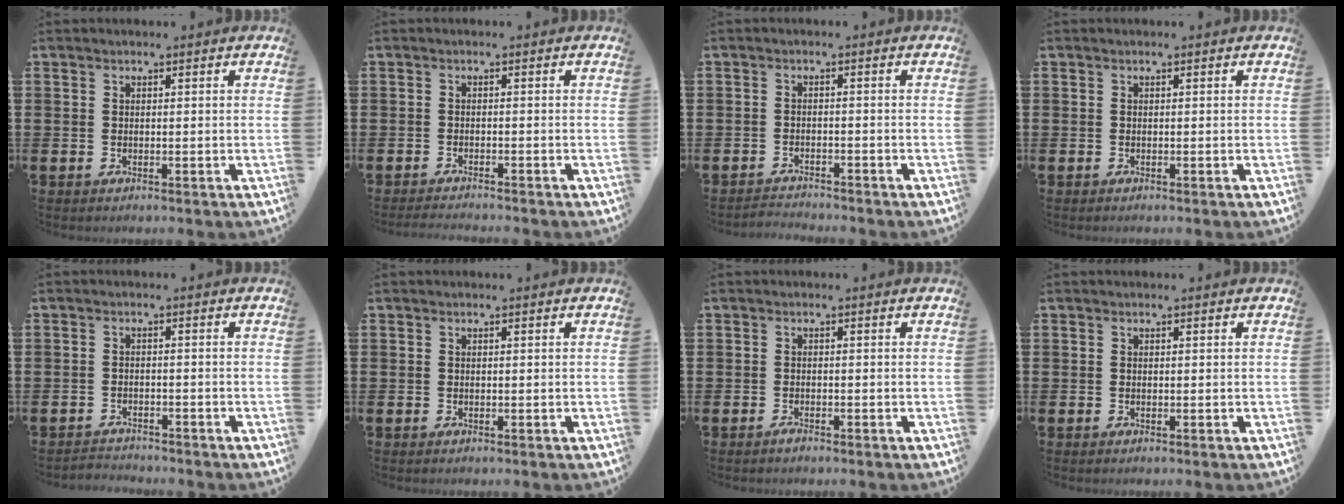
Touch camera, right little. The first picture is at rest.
{"total": 1.2, "force": [-1.2, -0.1, 0.1], "torque": [-0.003, 0.001, -0.024]}
{"total": 1.6, "force": [-1.6, 0.0, -0.3], "torque": [-0.005, 0.003, -0.030]}
{"total": 0.5, "force": [0.4, 0.0, 0.3], "torque": [0.001, -0.002, 0.007]}
{"total": 1.6, "force": [-1.6, 0.0, -0.4], "torque": [-0.004, 0.004, -0.030]}
{"total": 0.0}
{"total": 0.8, "force": [-0.6, 0.3, 0.5], "torque": [-0.009, -0.002, -0.012]}
{"total": 0.0}